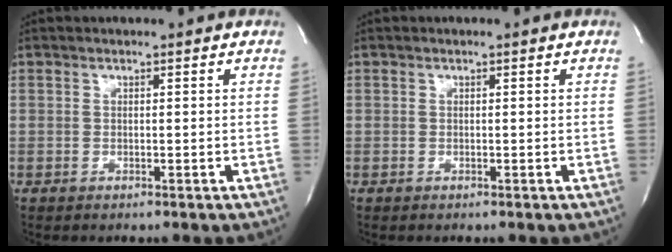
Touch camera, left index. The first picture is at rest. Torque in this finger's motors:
{"motor_torque": [-0.14, 0.03, 0.01, 0.02]}